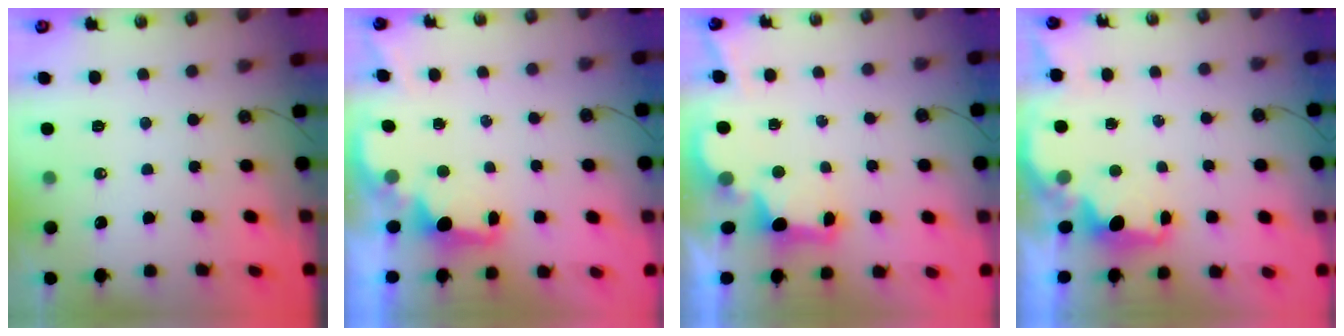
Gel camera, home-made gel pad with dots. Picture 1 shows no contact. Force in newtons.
{"total": 1.9, "press": 1.7, "slide": 0.7}
{"total": 2.9, "press": 2.8, "slide": 0.9}
{"total": 1.8, "press": 1.7, "slide": 0.5}